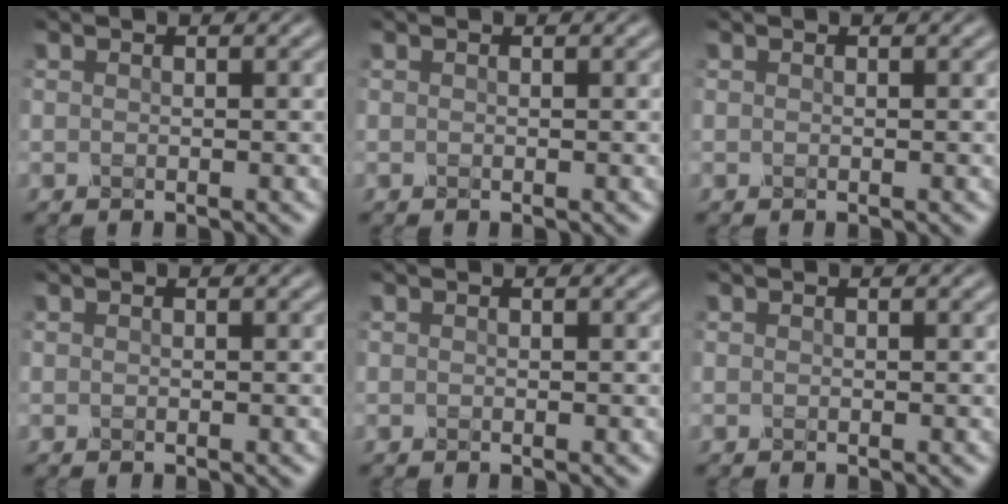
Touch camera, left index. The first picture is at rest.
{"total": 0.0}
{"total": 0.0}
{"total": 0.0}
{"total": 0.0}
{"total": 0.0}